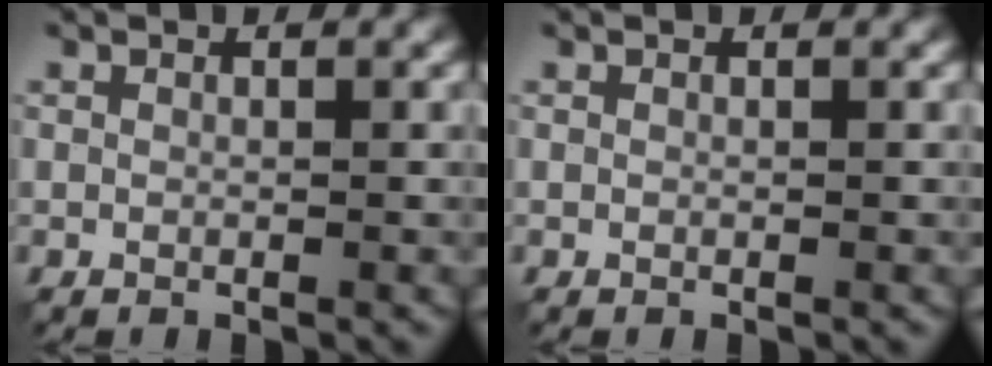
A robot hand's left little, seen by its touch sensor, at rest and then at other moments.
{"total": 0.0}